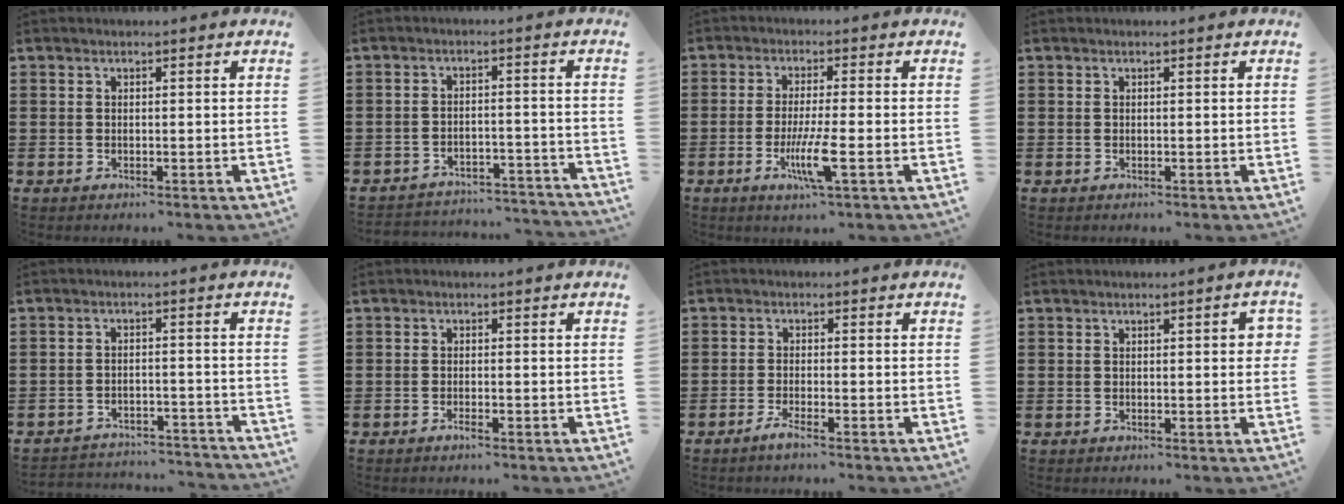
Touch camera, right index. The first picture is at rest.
{"total": 3.8, "force": [-3.7, 0.5, 0.5], "torque": [-0.014, 0.004, -0.078]}
{"total": 6.6, "force": [-2.2, 0.5, 6.2], "torque": [-0.121, -0.021, -0.041]}
{"total": 0.0}
{"total": 3.4, "force": [-3.4, 0.3, 0.3], "torque": [-0.010, 0.002, -0.072]}
{"total": 1.1, "force": [-0.8, 0.1, 0.8], "torque": [-0.015, -0.005, -0.013]}
{"total": 1.9, "force": [-1.4, -0.1, 1.2], "torque": [-0.027, -0.004, -0.028]}
{"total": 1.7, "force": [0.2, 0.4, 1.6], "torque": [-0.021, 0.000, -0.001]}